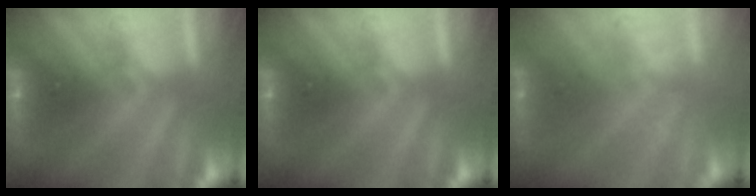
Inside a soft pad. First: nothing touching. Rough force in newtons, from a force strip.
{"total": 0.0}
{"total": 1.7}